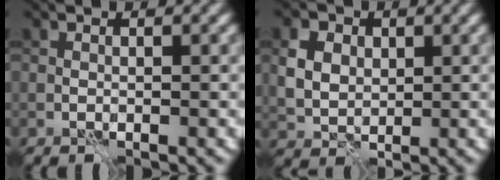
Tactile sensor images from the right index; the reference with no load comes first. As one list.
[{"total": 5.4, "force": [1.6, 4.3, 2.9], "torque": [-0.073, 0.015, 0.021]}]